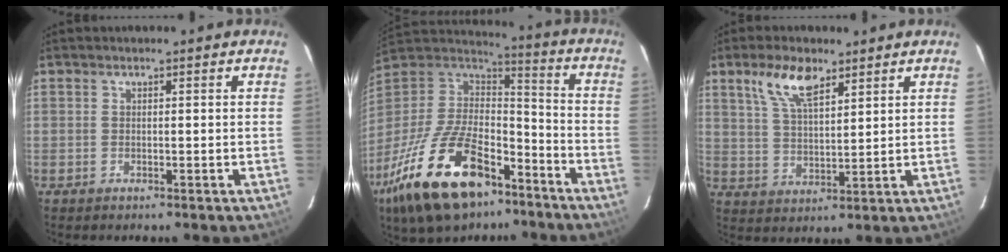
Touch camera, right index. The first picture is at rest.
{"total": 28.6, "force": [-17.1, 13.7, 18.4], "torque": [-0.376, -0.021, -0.279]}
{"total": 8.3, "force": [5.2, 3.3, 5.6], "torque": [-0.107, 0.011, 0.104]}